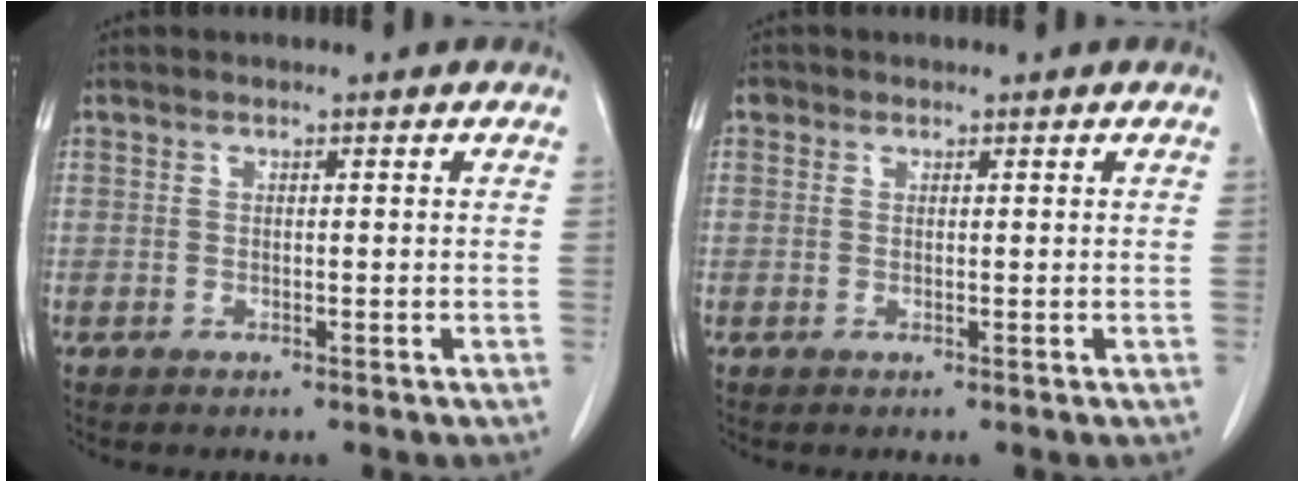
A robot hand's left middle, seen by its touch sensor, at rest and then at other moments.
{"total": 0.8, "force": [0.4, 0.7, 0.1], "torque": [0.004, 0.002, 0.004]}